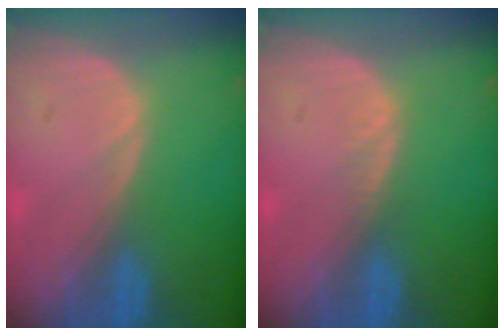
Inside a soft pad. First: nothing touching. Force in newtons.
{"total": 0.9, "press": 0.9, "slide": 0.2}